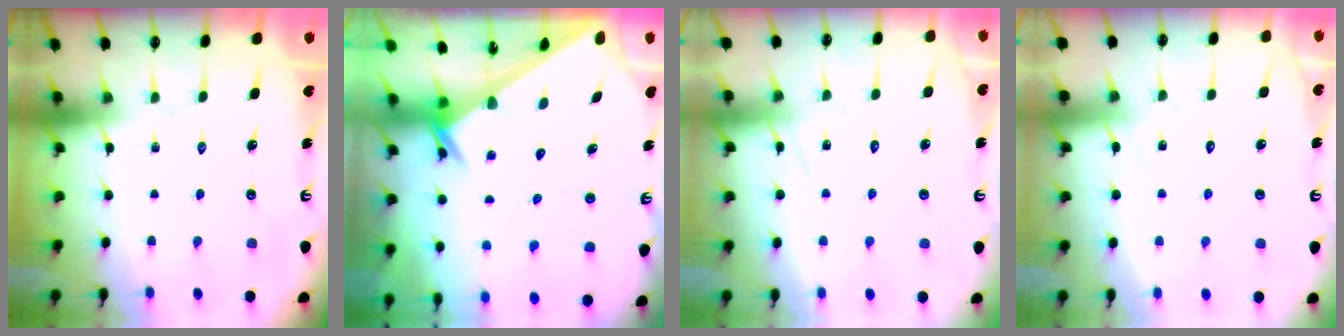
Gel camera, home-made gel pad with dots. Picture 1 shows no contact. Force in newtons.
{"total": 3.2, "press": 3.2, "slide": 0.4}
{"total": 6.4, "press": 6.4, "slide": 0.5}
{"total": 6.6, "press": 6.6, "slide": 0.6}